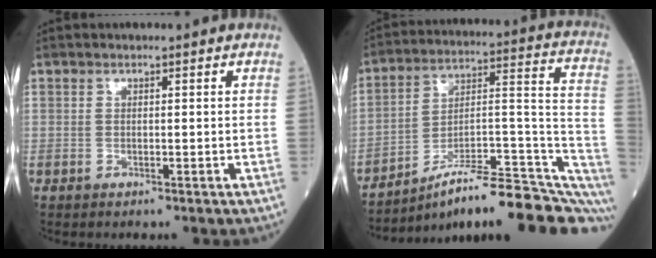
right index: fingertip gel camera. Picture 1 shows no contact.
{"total": 23.8, "force": [-18.8, 3.7, 14.2], "torque": [-0.127, 0.036, -0.276]}